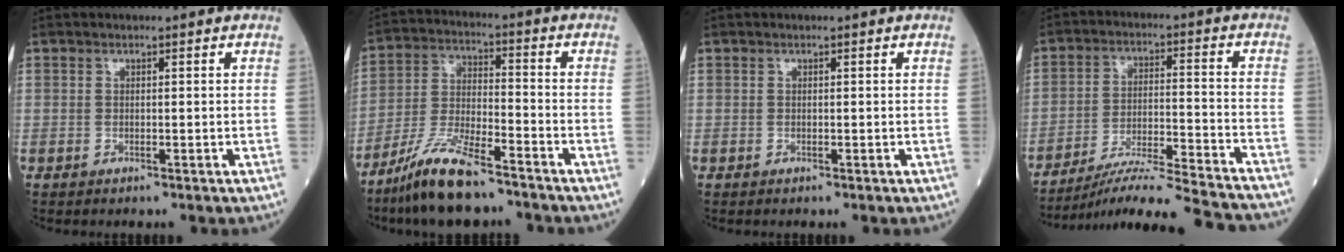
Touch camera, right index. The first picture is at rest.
{"total": 11.4, "force": [-8.7, 1.8, 7.2], "torque": [-0.147, -0.020, -0.163]}
{"total": 0.0}
{"total": 20.3, "force": [-18.6, -0.7, 8.1], "torque": [-0.111, -0.029, -0.276]}